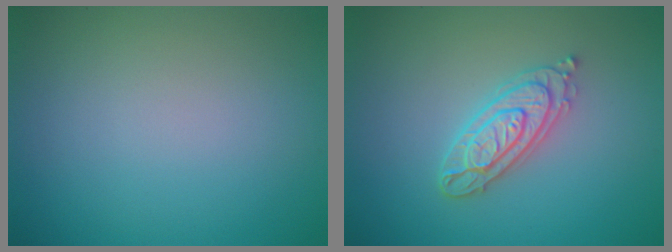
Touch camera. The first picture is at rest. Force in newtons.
{"total": 3.0, "press": 2.9, "slide": 0.6}